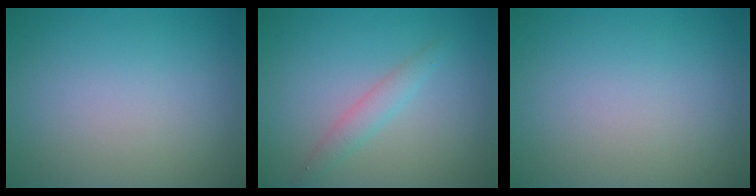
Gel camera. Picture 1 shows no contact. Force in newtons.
{"total": 1.7, "press": 1.7, "slide": 0.1}
{"total": 0.0}